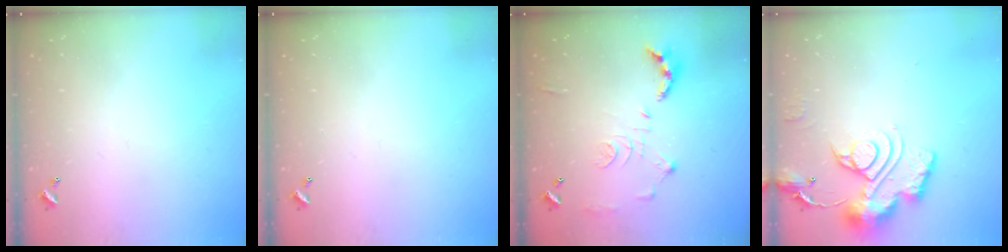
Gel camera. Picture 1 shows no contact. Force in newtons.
{"total": 0.0}
{"total": 10.7, "press": 10.6, "slide": 0.5}
{"total": 15.0, "press": 14.9, "slide": 1.6}